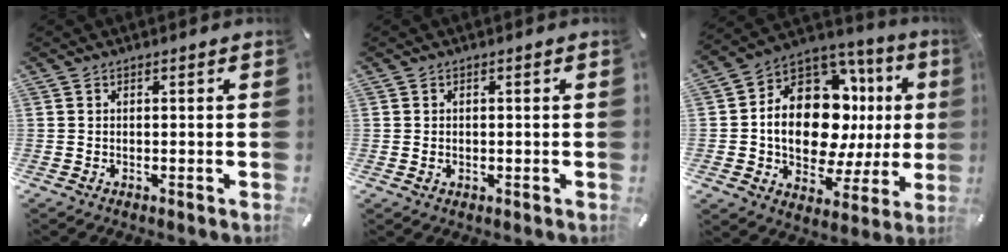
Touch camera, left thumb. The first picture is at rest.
{"total": 1.2, "force": [-0.1, 1.0, 0.6], "torque": [-0.004, 0.001, -0.004]}
{"total": 19.5, "force": [2.4, 12.3, 14.9], "torque": [-0.253, -0.036, 0.038]}